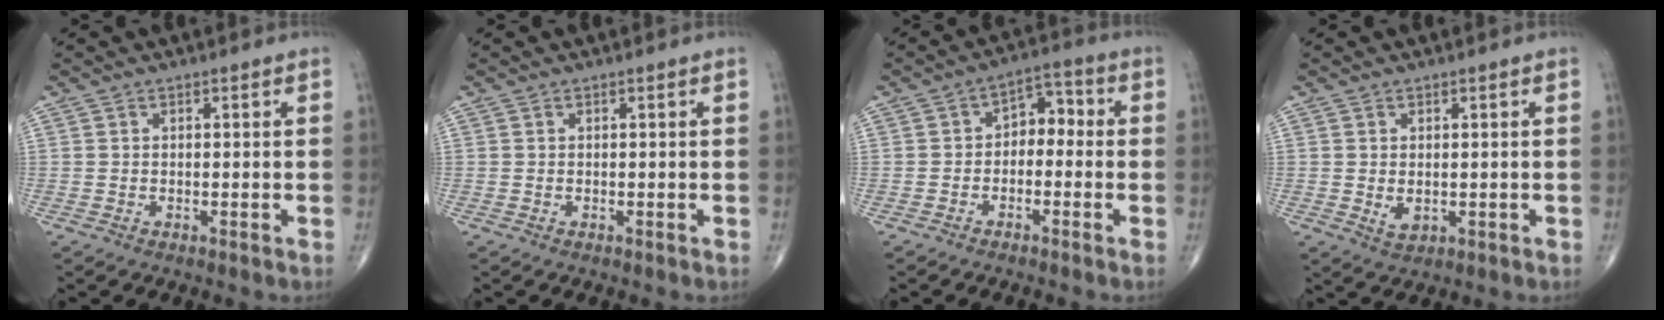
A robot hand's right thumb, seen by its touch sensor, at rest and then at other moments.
{"total": 0.0}
{"total": 5.4, "force": [-0.9, 3.8, 3.7], "torque": [-0.029, 0.034, -0.030]}
{"total": 2.6, "force": [-0.1, 1.7, 2.0], "torque": [-0.028, -0.007, 0.006]}